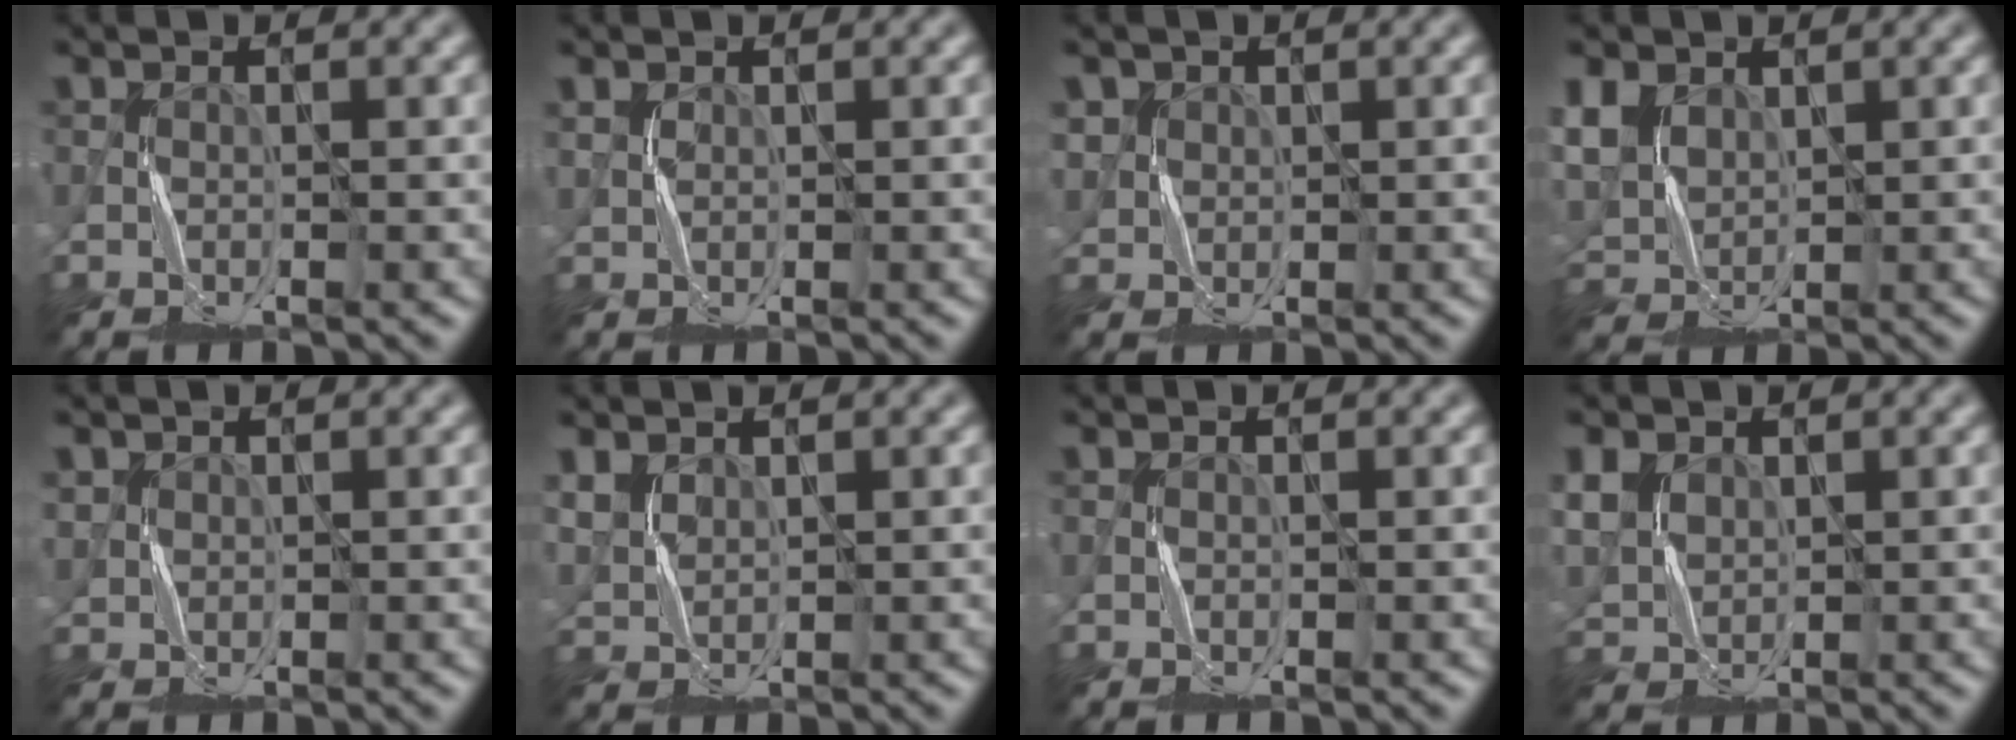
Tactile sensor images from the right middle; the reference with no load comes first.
{"total": 0.8, "force": [0.5, 0.5, 0.2], "torque": [-0.008, 0.000, 0.014]}
{"total": 1.7, "force": [0.7, 1.6, 0.1], "torque": [-0.010, 0.001, 0.014]}
{"total": 5.2, "force": [2.2, 3.7, 2.8], "torque": [-0.079, 0.004, 0.045]}
{"total": 1.1, "force": [0.6, 0.9, -0.1], "torque": [-0.006, 0.001, 0.014]}
{"total": 2.4, "force": [1.5, 1.6, 1.1], "torque": [-0.036, 0.004, 0.036]}
{"total": 0.0}
{"total": 3.8, "force": [1.5, 2.9, 1.9], "torque": [-0.059, 0.002, 0.032]}